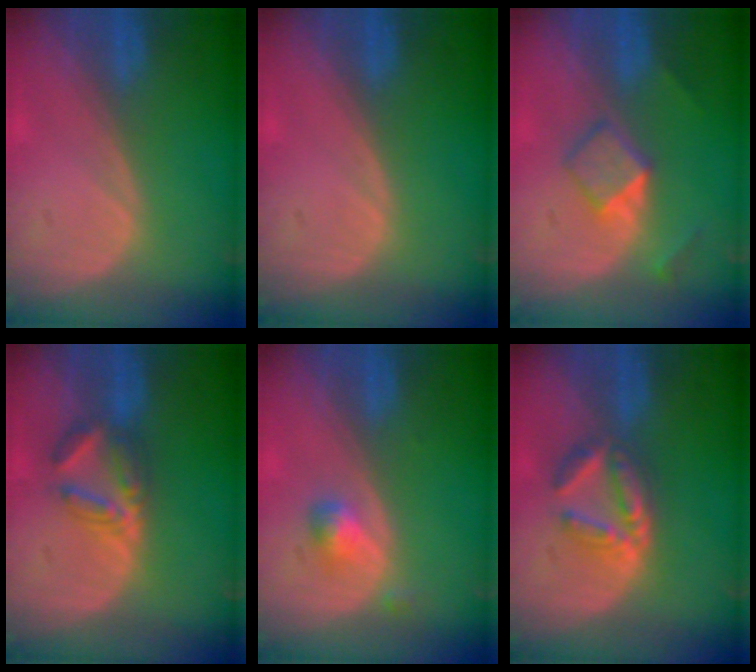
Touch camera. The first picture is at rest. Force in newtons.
{"total": 0.0}
{"total": 5.4, "press": 4.6, "slide": 2.8}
{"total": 5.1, "press": 5.0, "slide": 1.1}
{"total": 2.4, "press": 2.4, "slide": 0.2}
{"total": 5.4, "press": 5.3, "slide": 1.0}